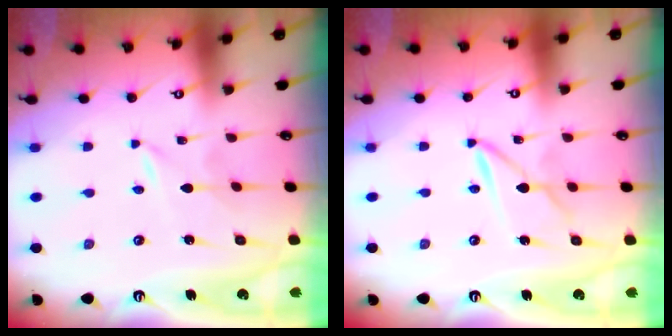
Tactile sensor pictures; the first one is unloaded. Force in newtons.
{"total": 3.3, "press": 3.3, "slide": 0.3}